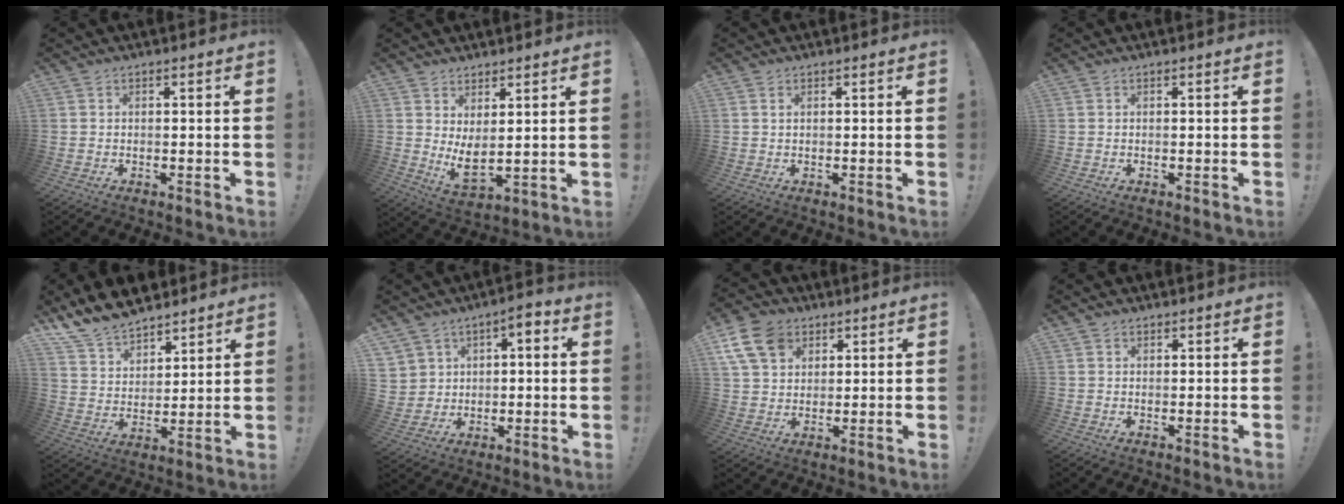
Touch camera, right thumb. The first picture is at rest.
{"total": 6.1, "force": [2.9, 2.8, 4.5], "torque": [-0.058, -0.036, 0.059]}
{"total": 0.9, "force": [0.4, 0.4, 0.7], "torque": [-0.013, 0.001, 0.007]}
{"total": 0.0}
{"total": 12.3, "force": [10.9, 4.9, 2.6], "torque": [-0.074, -0.082, 0.210]}
{"total": 7.2, "force": [2.2, 6.6, 1.8], "torque": [-0.018, -0.012, 0.046]}
{"total": 12.8, "force": [6.0, 9.4, 6.2], "torque": [-0.106, -0.026, 0.120]}
{"total": 1.0, "force": [0.7, 0.6, 0.2], "torque": [0.000, -0.001, 0.014]}